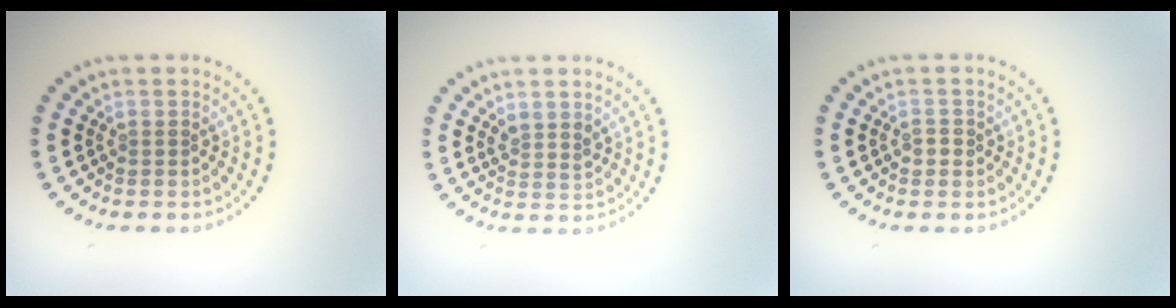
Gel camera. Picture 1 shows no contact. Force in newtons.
{"total": 1.6, "press": 1.3, "slide": 0.8}
{"total": 1.0, "press": 1.0, "slide": 0.2}